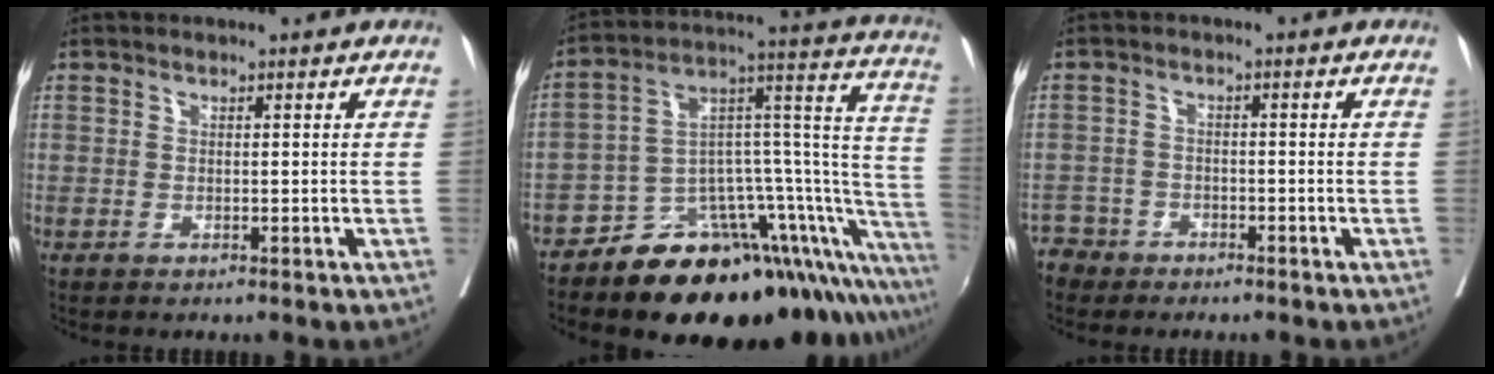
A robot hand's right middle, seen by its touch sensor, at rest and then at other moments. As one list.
[{"total": 23.9, "force": [-18.0, 6.1, 14.5], "torque": [-0.091, 0.056, -0.255]}, {"total": 3.4, "force": [-2.7, 1.9, -0.9], "torque": [0.010, 0.004, -0.056]}]